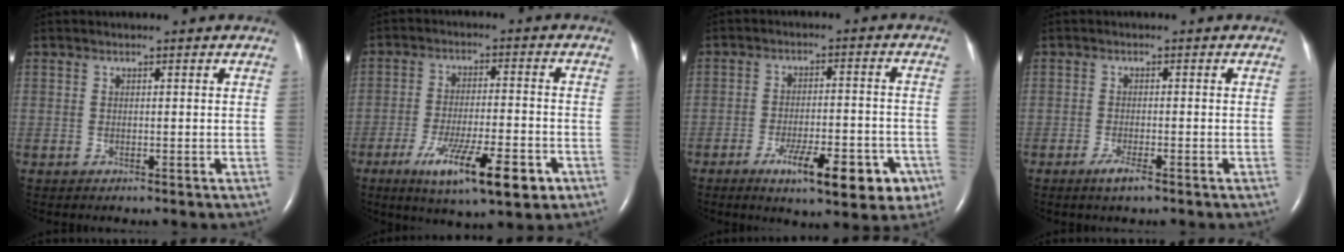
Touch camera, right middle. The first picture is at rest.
{"total": 12.8, "force": [-6.4, 2.3, 10.8], "torque": [-0.180, -0.022, -0.094]}
{"total": 12.1, "force": [-6.4, 3.3, 9.7], "torque": [-0.129, 0.000, -0.085]}
{"total": 2.4, "force": [-1.5, 0.2, 1.8], "torque": [-0.040, -0.004, -0.028]}